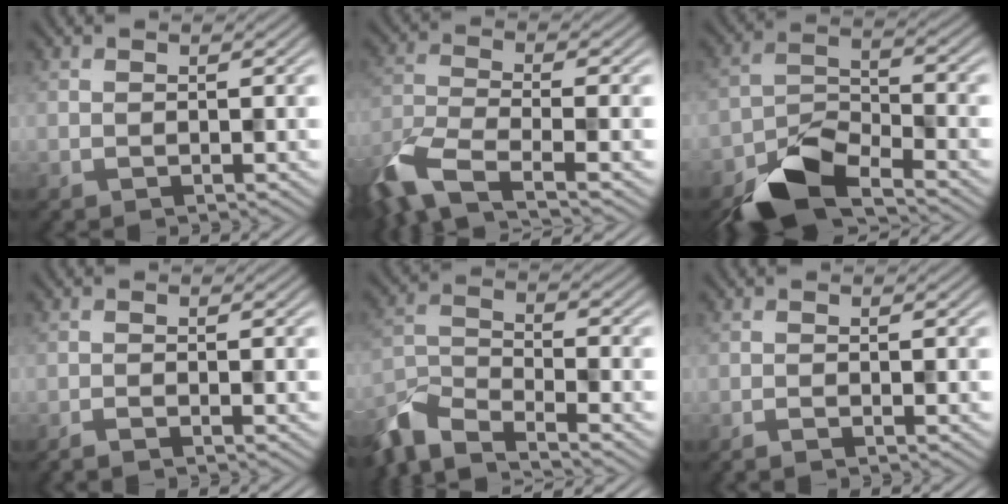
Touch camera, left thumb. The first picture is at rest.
{"total": 9.1, "force": [-5.8, 2.8, 6.4], "torque": [-0.146, -0.022, -0.126]}
{"total": 8.8, "force": [-6.6, 3.2, 5.0], "torque": [-0.089, -0.007, -0.137]}
{"total": 1.4, "force": [-1.0, 0.1, 0.9], "torque": [-0.012, 0.001, -0.026]}
{"total": 7.7, "force": [-6.4, 1.9, 3.7], "torque": [-0.088, -0.015, -0.140]}
{"total": 1.0, "force": [-0.7, 0.1, 0.7], "torque": [-0.010, 0.001, -0.018]}